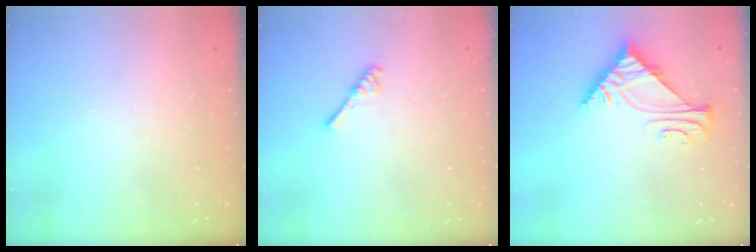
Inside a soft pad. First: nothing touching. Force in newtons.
{"total": 3.8, "press": 3.7, "slide": 0.6}
{"total": 7.4, "press": 7.4, "slide": 0.3}